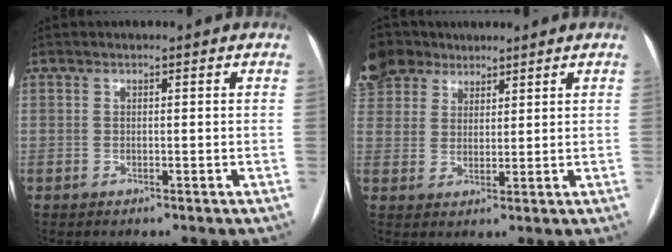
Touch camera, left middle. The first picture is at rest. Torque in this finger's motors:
{"motor_torque": [0.71, 0.00, 1.05, 0.21]}